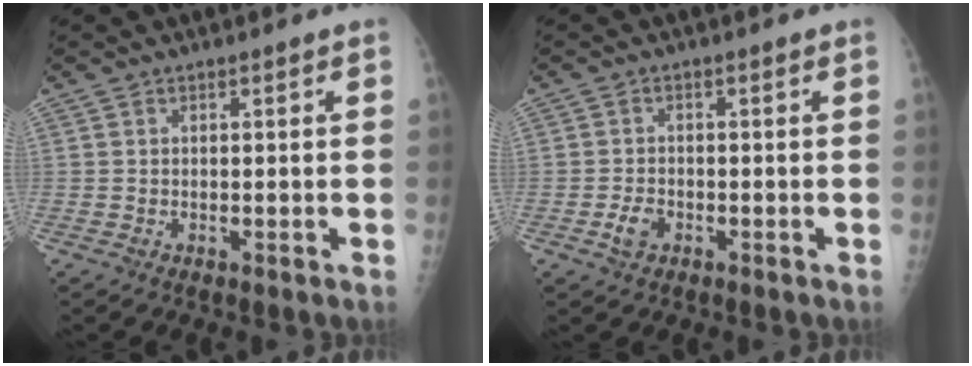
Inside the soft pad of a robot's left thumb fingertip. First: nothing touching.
{"total": 2.8, "force": [-1.3, 1.9, 1.7], "torque": [-0.030, 0.003, -0.022]}